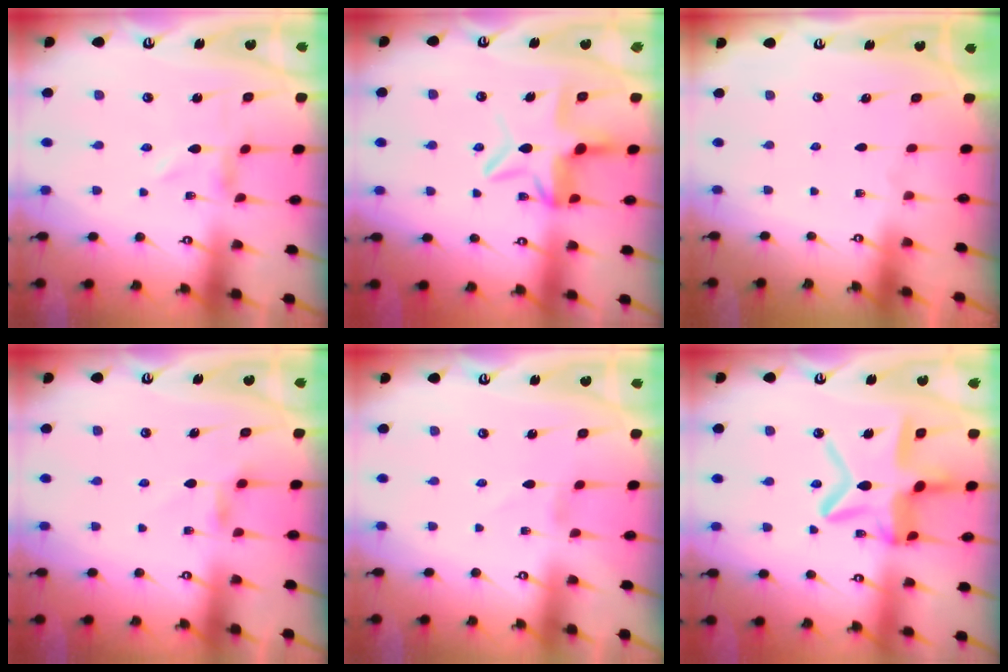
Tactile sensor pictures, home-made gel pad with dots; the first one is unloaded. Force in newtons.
{"total": 8.4, "press": 8.3, "slide": 1.0}
{"total": 0.0}
{"total": 4.2, "press": 4.2, "slide": 0.5}
{"total": 1.1, "press": 1.1, "slide": 0.1}
{"total": 16.1, "press": 16.0, "slide": 1.4}